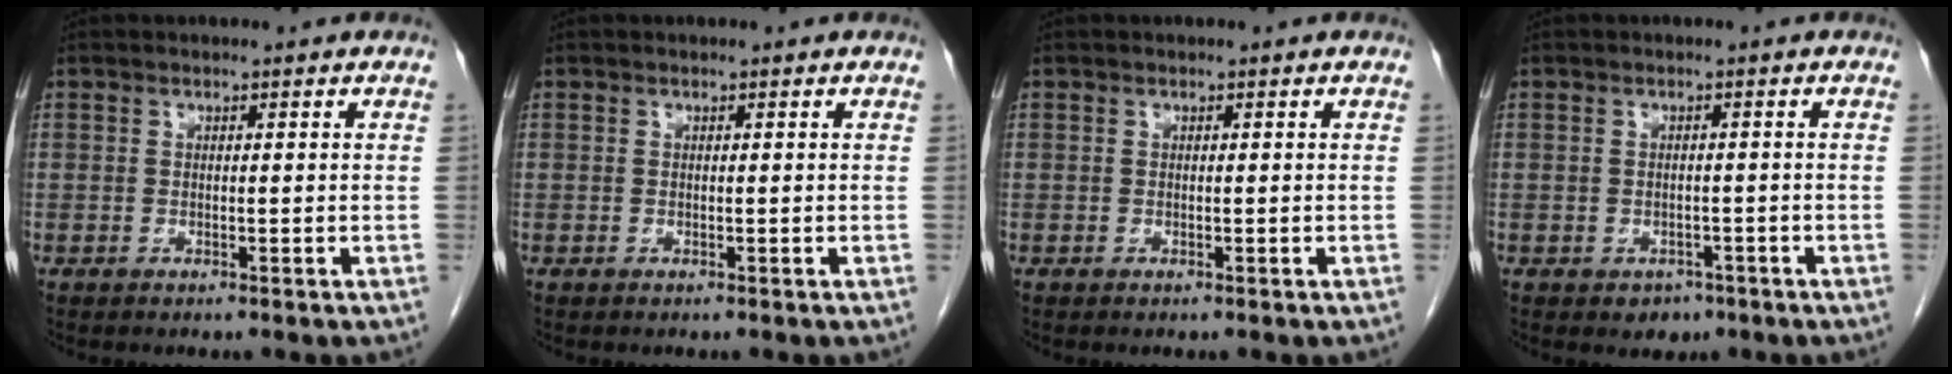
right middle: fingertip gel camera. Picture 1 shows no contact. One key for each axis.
{"total": 0.0}
{"total": 0.0}
{"total": 2.4, "fx": -1.4, "fy": 1.7, "fz": 0.9, "tx": -0.008, "ty": 0.004, "tz": -0.011}